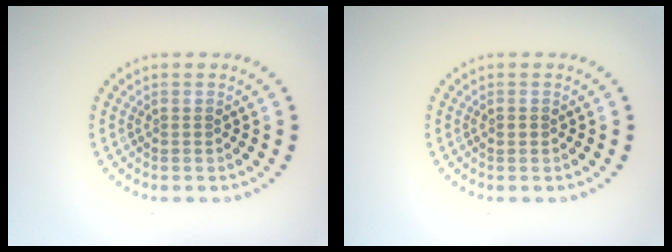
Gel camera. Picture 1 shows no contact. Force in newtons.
{"total": 0.9, "press": 0.9, "slide": 0.1}